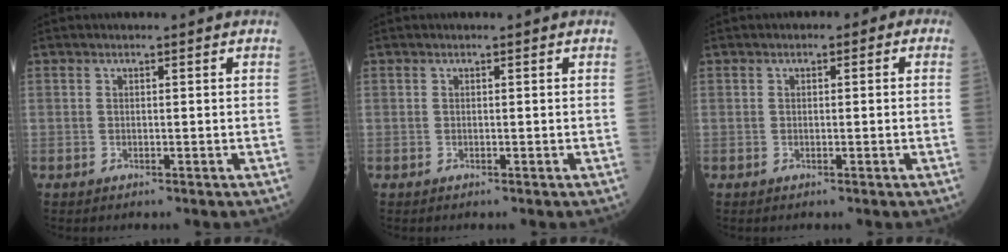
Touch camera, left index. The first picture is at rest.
{"total": 0.0}
{"total": 1.3, "force": [0.1, 1.0, 0.9], "torque": [-0.009, 0.011, -0.005]}